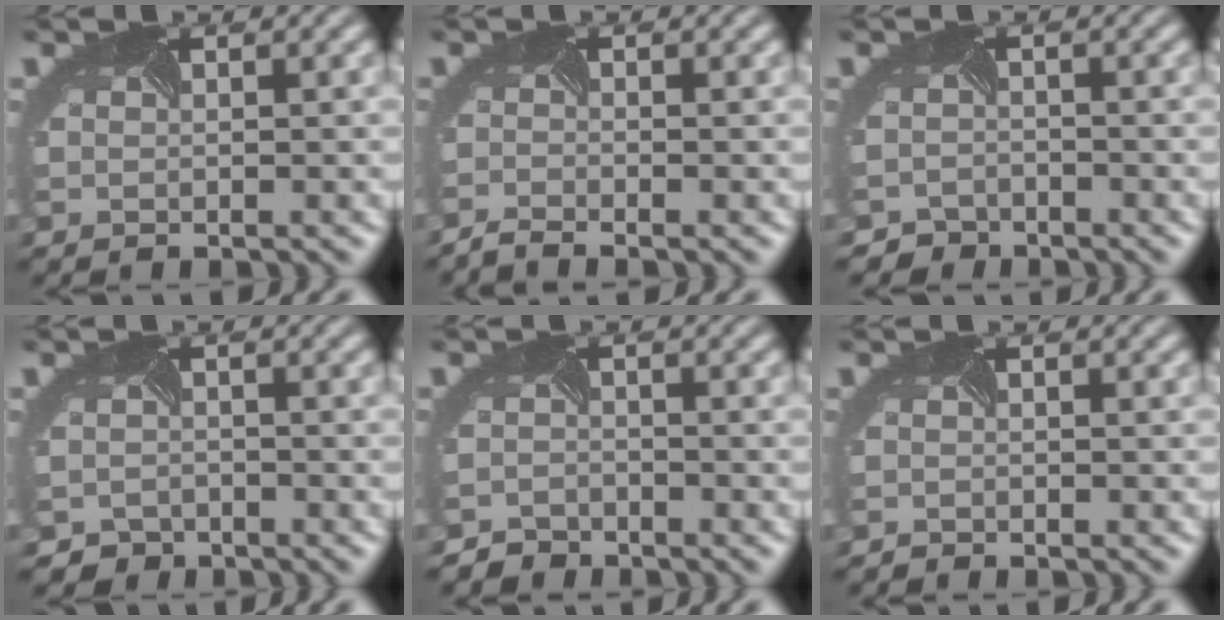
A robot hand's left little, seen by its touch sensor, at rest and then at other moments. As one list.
[{"total": 2.1, "force": [-2.1, -0.5, -0.1], "torque": [-0.009, -0.008, -0.044]}, {"total": 2.9, "force": [-2.7, 1.0, -0.7], "torque": [0.011, -0.012, -0.048]}, {"total": 2.8, "force": [-2.4, 1.5, -0.3], "torque": [0.011, -0.003, -0.040]}, {"total": 3.0, "force": [-2.8, 0.5, -0.8], "torque": [0.010, -0.009, -0.055]}, {"total": 1.2, "force": [-1.1, 0.0, -0.4], "torque": [0.004, -0.009, -0.024]}]